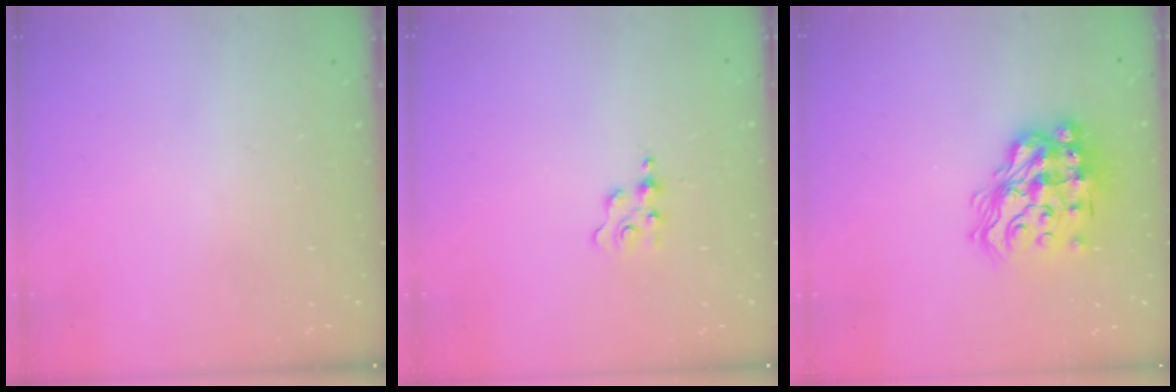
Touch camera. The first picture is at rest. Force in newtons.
{"total": 1.8, "press": 1.8, "slide": 0.3}
{"total": 18.8, "press": 18.6, "slide": 2.1}